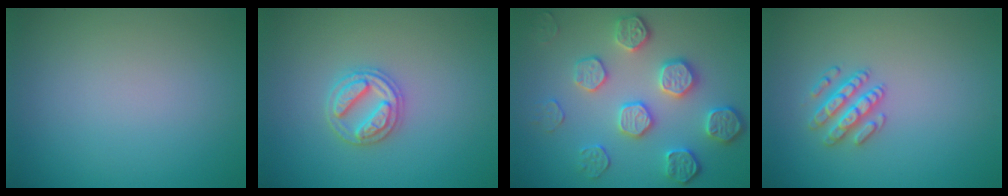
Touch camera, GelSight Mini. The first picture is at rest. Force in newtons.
{"total": 3.3, "press": 3.2, "slide": 0.5}
{"total": 4.7, "press": 4.3, "slide": 1.8}
{"total": 2.5, "press": 2.4, "slide": 0.5}